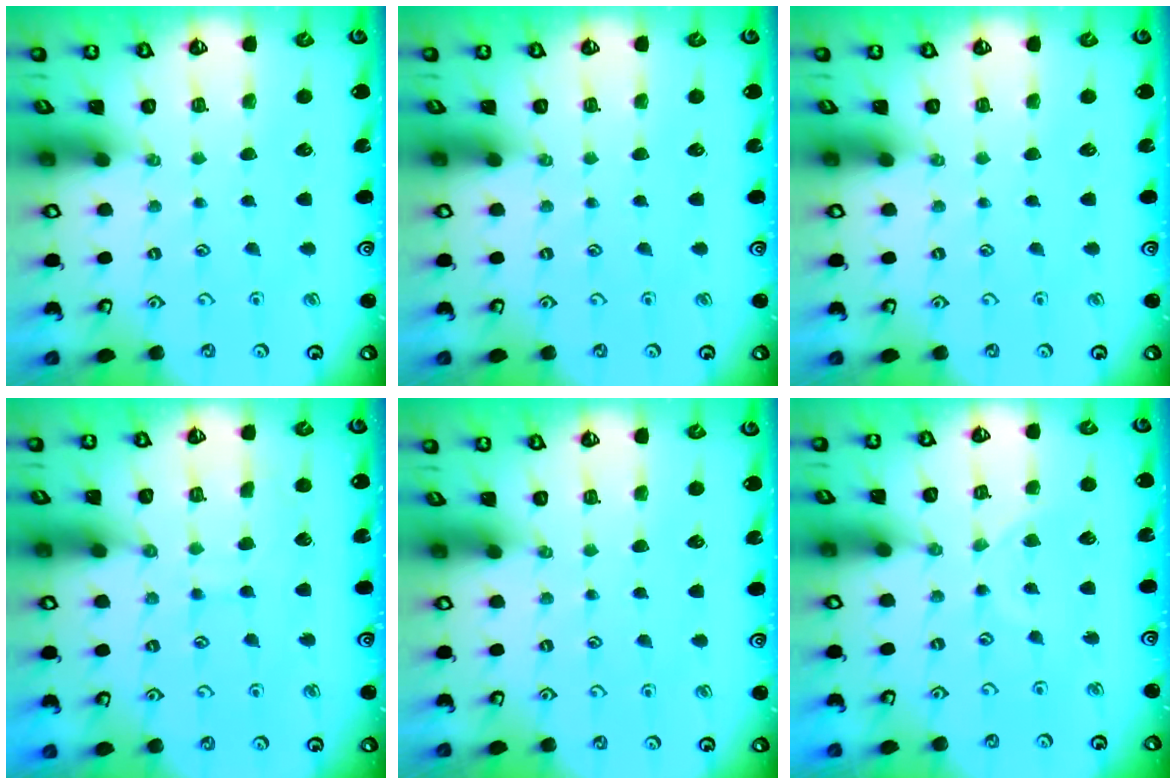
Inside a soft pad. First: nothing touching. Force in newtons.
{"total": 0.0}
{"total": 0.0}
{"total": 6.9, "press": 6.8, "slide": 0.8}
{"total": 0.0}
{"total": 0.6, "press": 0.5, "slide": 0.2}